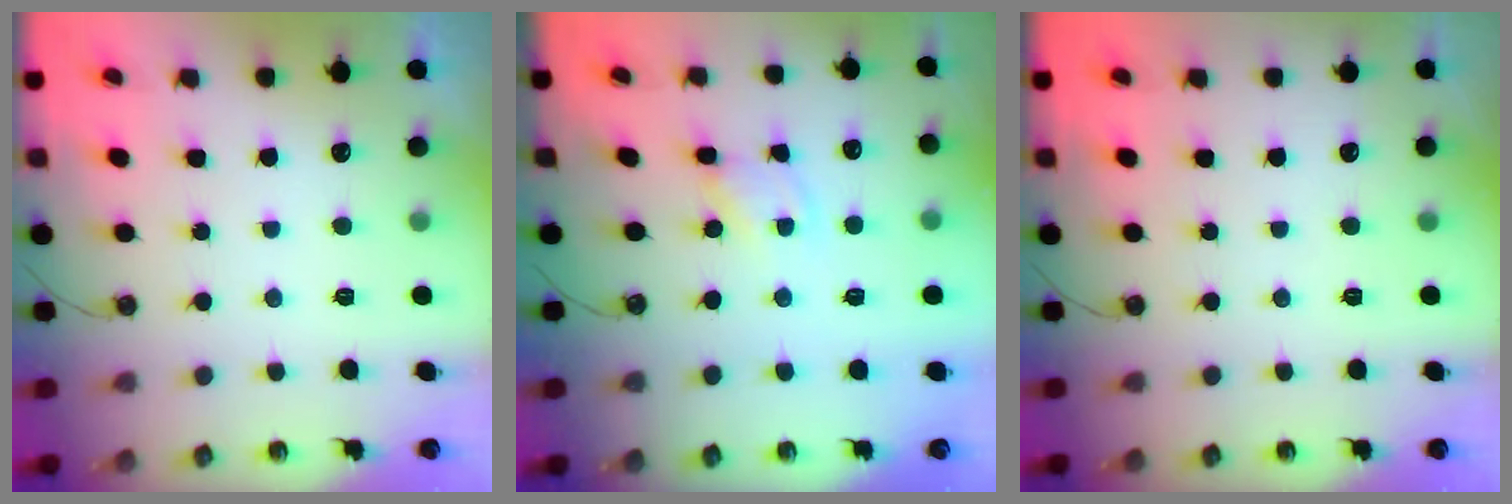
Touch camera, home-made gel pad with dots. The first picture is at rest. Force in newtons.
{"total": 1.8, "press": 1.8, "slide": 0.2}
{"total": 0.0}